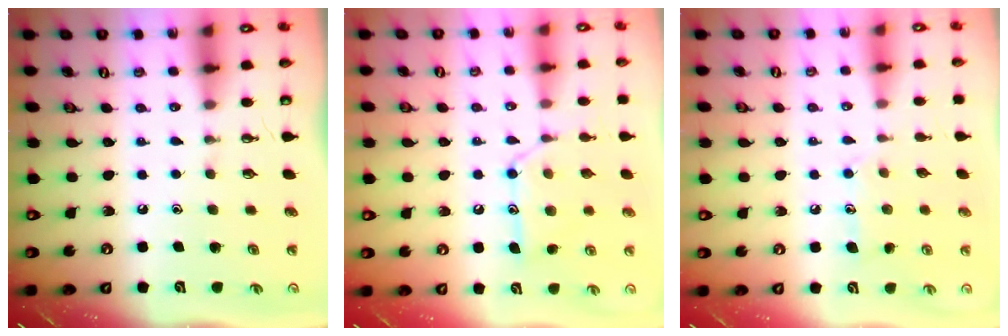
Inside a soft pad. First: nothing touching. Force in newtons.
{"total": 13.7, "press": 13.7, "slide": 1.1}
{"total": 8.7, "press": 8.7, "slide": 0.1}